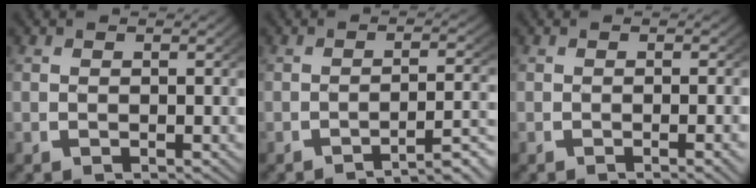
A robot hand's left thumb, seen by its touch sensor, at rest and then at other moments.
{"total": 4.5, "force": [-3.5, 0.8, 2.7], "torque": [-0.033, -0.003, -0.050]}
{"total": 1.6, "force": [-0.8, 0.0, 1.4], "torque": [-0.021, 0.005, -0.014]}